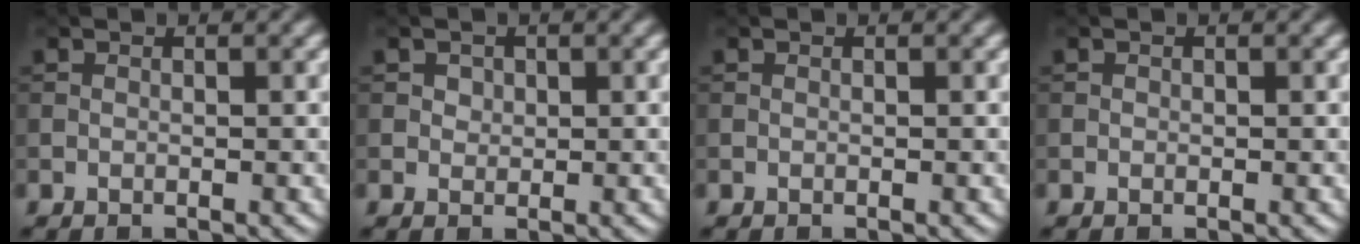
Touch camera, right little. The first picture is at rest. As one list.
[{"total": 1.0, "force": [0.4, 0.9, 0.3], "torque": [-0.002, -0.003, 0.007]}, {"total": 0.0}, {"total": 0.0}]